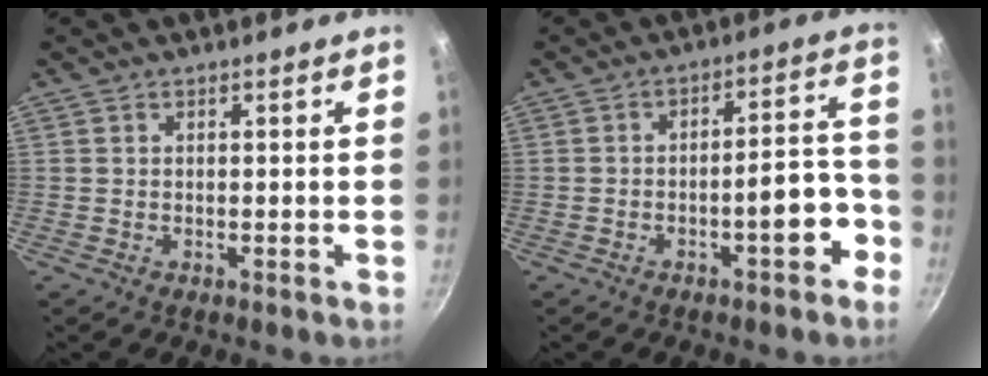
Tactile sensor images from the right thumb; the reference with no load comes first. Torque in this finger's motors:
{"motor_torque": [1.38, 1.17, 1.30, -0.16, 0.26]}